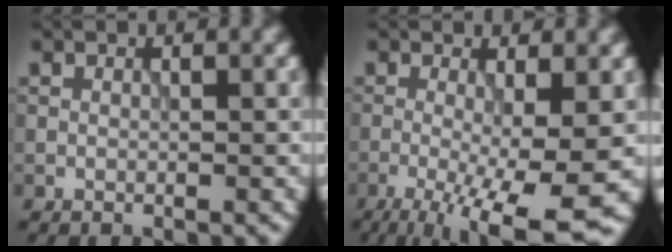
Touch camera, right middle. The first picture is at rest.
{"total": 9.3, "force": [-3.3, 2.3, 8.4], "torque": [-0.137, -0.016, -0.048]}